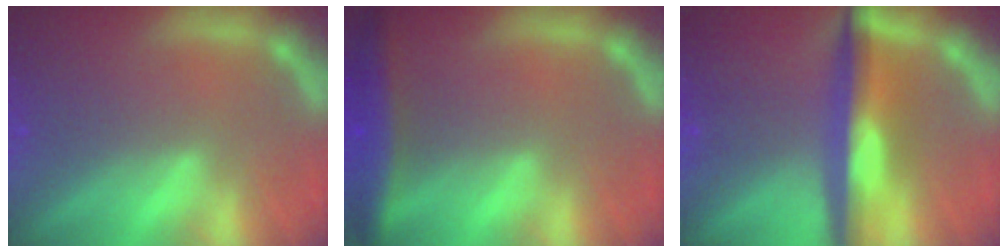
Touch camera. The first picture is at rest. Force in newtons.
{"total": 5.0}
{"total": 7.6}